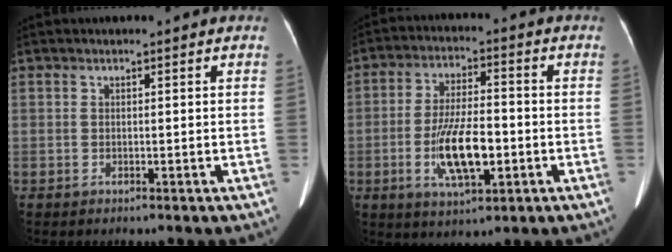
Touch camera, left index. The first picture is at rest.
{"total": 10.3, "force": [-2.9, 3.3, 9.4], "torque": [-0.182, -0.005, -0.049]}